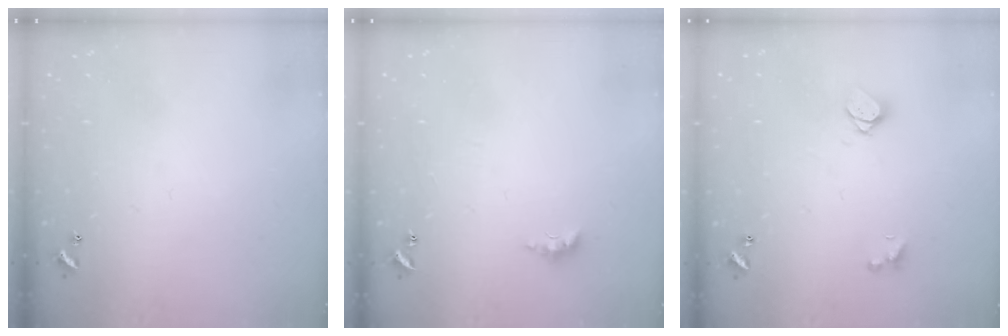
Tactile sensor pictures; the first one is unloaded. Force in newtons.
{"total": 2.8, "press": 2.7, "slide": 0.7}
{"total": 2.4, "press": 2.4, "slide": 0.3}